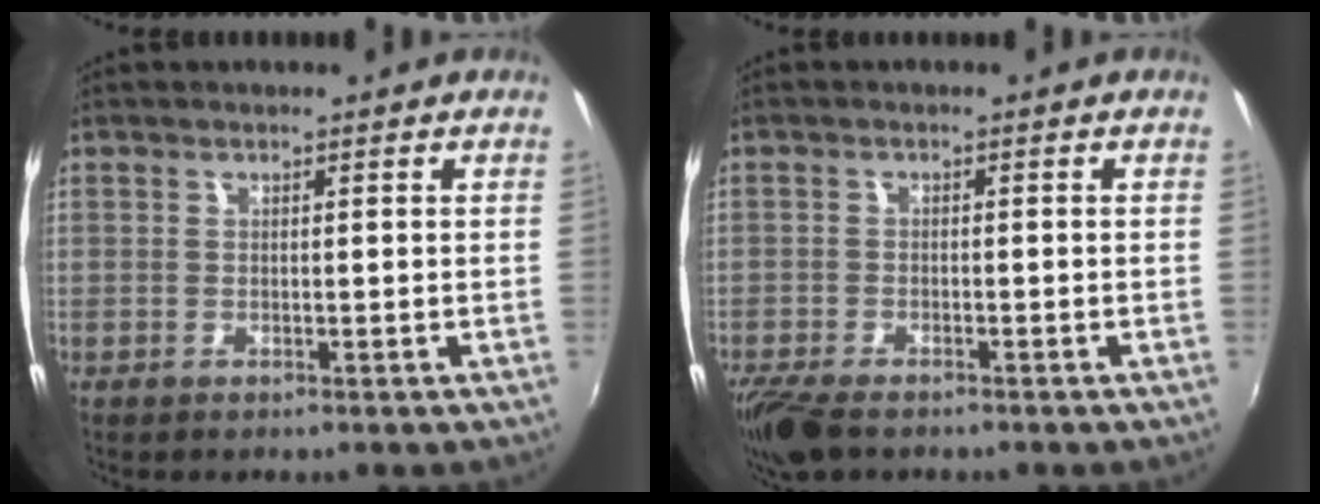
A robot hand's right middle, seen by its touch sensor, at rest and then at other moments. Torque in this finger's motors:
{"motor_torque": [0.28, -0.28, 0.20, 0.10]}